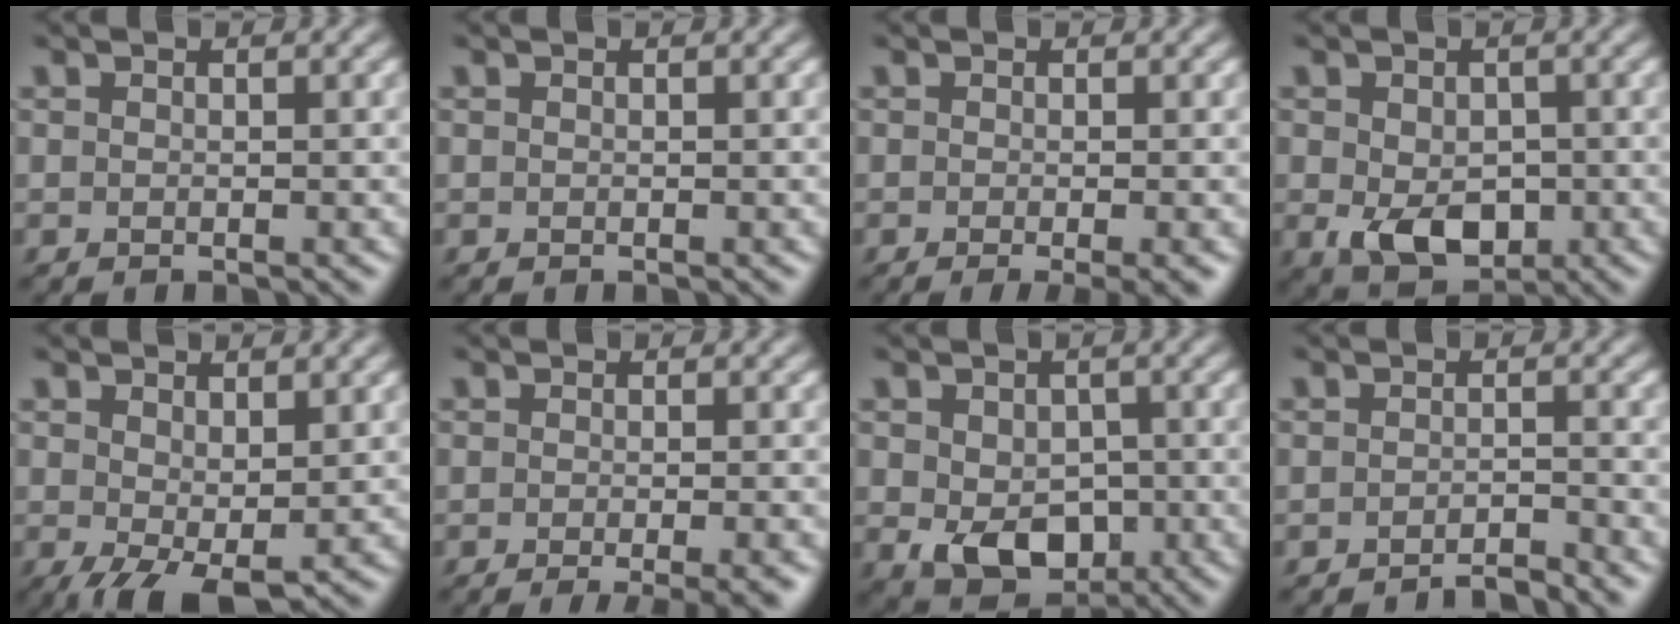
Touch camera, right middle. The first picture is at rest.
{"total": 0.0}
{"total": 2.3, "force": [-0.7, 0.5, 2.2], "torque": [-0.027, -0.004, -0.009]}
{"total": 5.3, "force": [-1.3, 3.6, 3.7], "torque": [-0.072, -0.015, -0.013]}
{"total": 4.3, "force": [-0.6, 2.1, 3.7], "torque": [-0.078, -0.007, -0.005]}
{"total": 4.0, "force": [-1.5, 1.1, 3.5], "torque": [-0.038, -0.005, -0.015]}
{"total": 5.8, "force": [-1.3, 4.2, 3.8], "torque": [-0.072, -0.017, -0.014]}
{"total": 1.8, "force": [-1.6, 0.2, 0.8], "torque": [-0.002, 0.003, -0.033]}